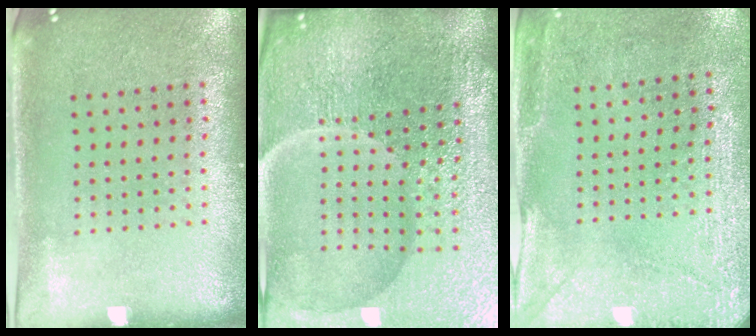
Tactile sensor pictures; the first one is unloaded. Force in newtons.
{"total": 7.1, "press": 6.3, "slide": 3.3}
{"total": 3.0, "press": 2.7, "slide": 1.3}